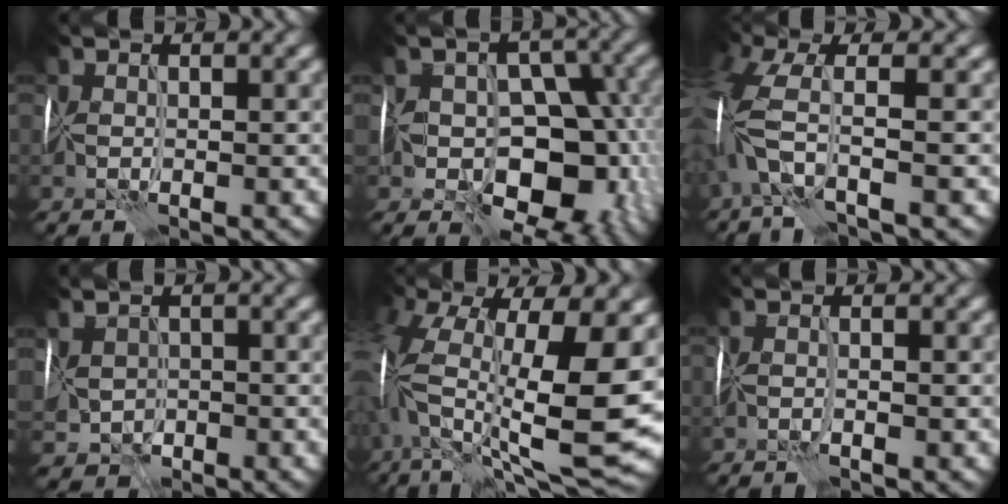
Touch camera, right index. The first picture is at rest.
{"total": 9.8, "force": [-3.1, 6.7, 6.5], "torque": [-0.072, -0.001, -0.049]}
{"total": 5.6, "force": [-1.4, 1.7, 5.1], "torque": [-0.128, 0.012, -0.038]}
{"total": 2.5, "force": [-0.8, 2.2, 0.9], "torque": [-0.018, -0.001, -0.008]}
{"total": 15.5, "force": [-0.6, 5.9, 14.3], "torque": [-0.284, -0.003, 0.004]}
{"total": 0.7, "force": [-0.5, -0.2, 0.4], "torque": [-0.007, 0.000, -0.012]}